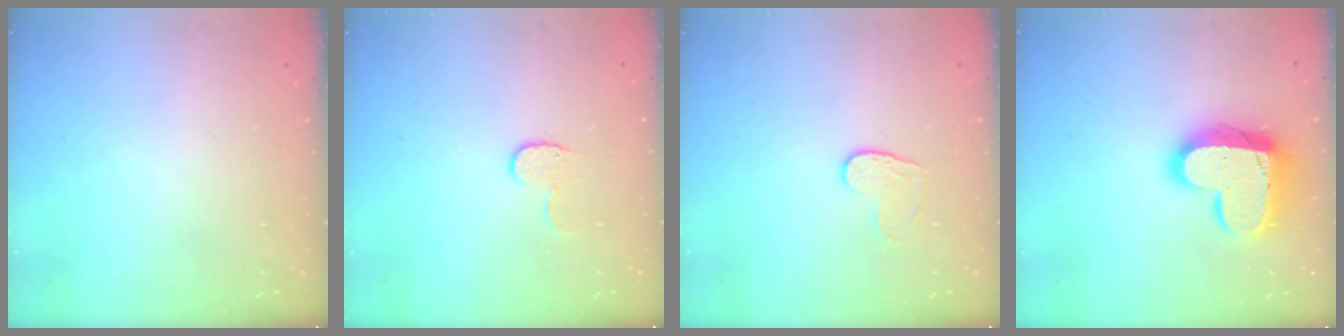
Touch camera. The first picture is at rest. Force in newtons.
{"total": 5.7, "press": 5.7, "slide": 0.5}
{"total": 5.8, "press": 5.7, "slide": 0.5}
{"total": 16.8, "press": 16.7, "slide": 1.4}